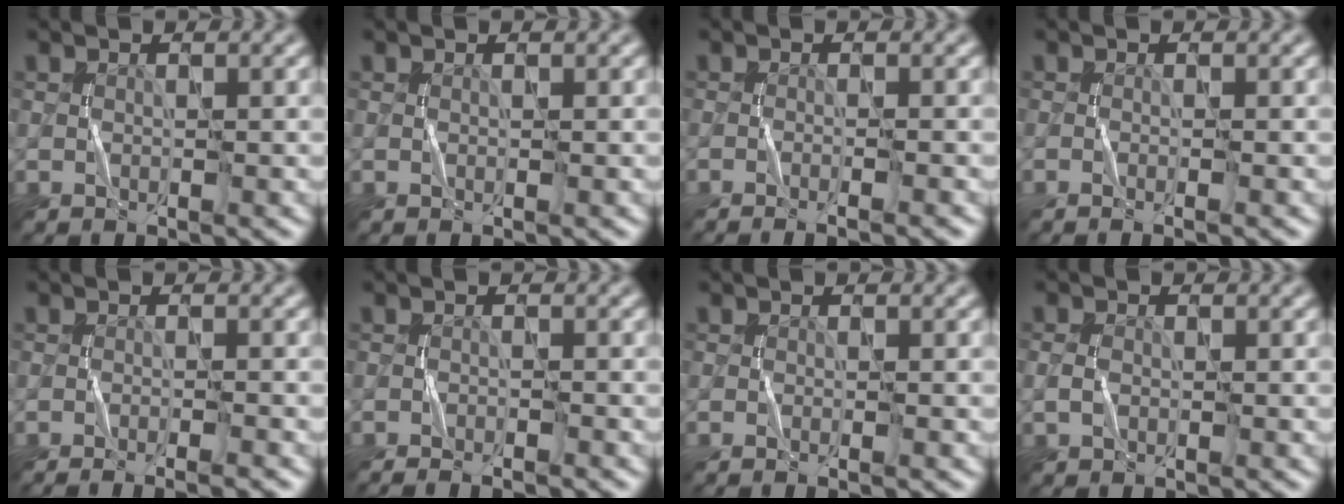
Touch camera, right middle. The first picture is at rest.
{"total": 0.0}
{"total": 2.8, "force": [-1.6, 0.8, 2.2], "torque": [-0.016, 0.007, -0.028]}
{"total": 1.3, "force": [-0.5, 0.4, 1.1], "torque": [-0.010, -0.004, -0.014]}
{"total": 3.3, "force": [-2.4, 0.6, 2.2], "torque": [-0.021, 0.007, -0.039]}
{"total": 2.4, "force": [-2.2, 0.3, 0.8], "torque": [-0.019, 0.001, -0.036]}
{"total": 1.0, "force": [-0.3, 0.3, 0.9], "torque": [-0.009, -0.003, -0.008]}
{"total": 1.1, "force": [-0.3, 0.8, 0.7], "torque": [-0.017, 0.003, -0.009]}